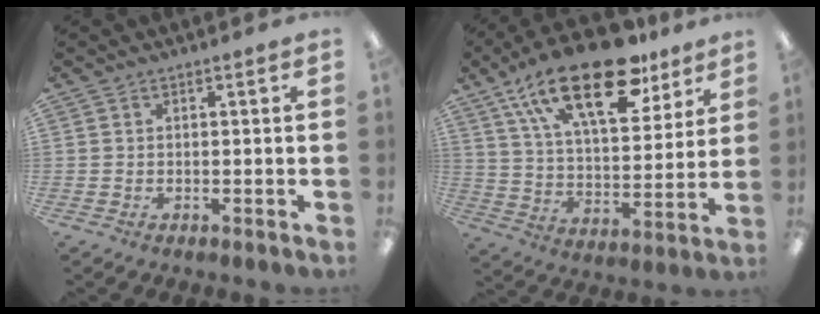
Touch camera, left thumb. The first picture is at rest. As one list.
[{"total": 24.6, "force": [15.7, 10.5, 15.7], "torque": [-0.268, -0.076, 0.270]}]